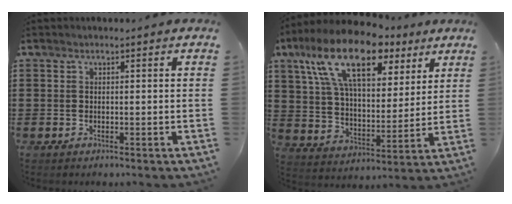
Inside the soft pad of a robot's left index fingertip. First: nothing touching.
{"total": 17.4, "force": [10.7, 7.4, 11.6], "torque": [-0.236, -0.026, 0.185]}